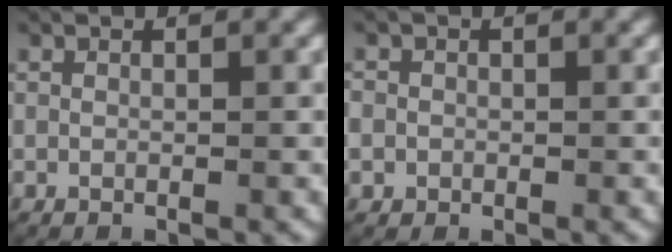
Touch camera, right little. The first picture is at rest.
{"total": 2.2, "force": [-0.3, 2.2, 0.3], "torque": [-0.008, 0.002, -0.011]}